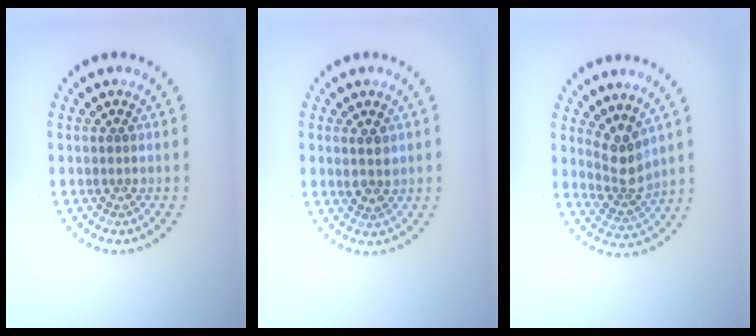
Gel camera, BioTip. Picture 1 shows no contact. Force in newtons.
{"total": 1.8, "press": 1.7, "slide": 0.6}
{"total": 2.9, "press": 2.2, "slide": 1.8}